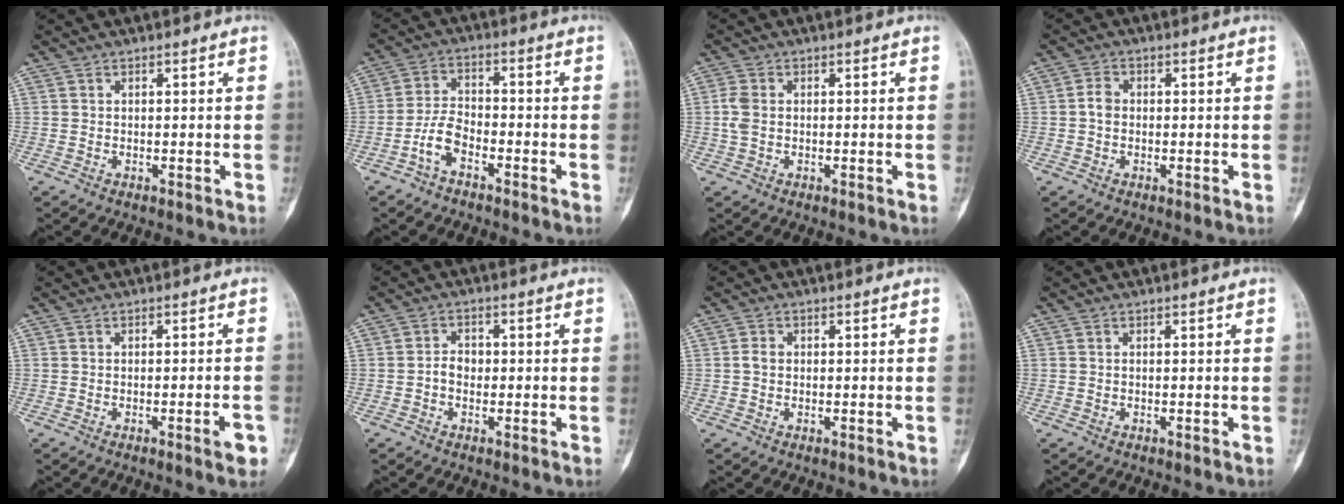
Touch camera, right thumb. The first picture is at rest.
{"total": 5.5, "force": [-3.2, 2.7, 3.6], "torque": [-0.070, 0.029, -0.068]}
{"total": 2.9, "force": [0.0, 2.0, 2.2], "torque": [-0.062, 0.004, -0.003]}
{"total": 2.4, "force": [-0.2, 1.8, 1.5], "torque": [-0.022, 0.007, -0.008]}
{"total": 3.2, "force": [-1.5, 0.6, 2.8], "torque": [-0.036, 0.004, -0.020]}
{"total": 2.9, "force": [-0.5, 2.2, 1.8], "torque": [-0.019, 0.011, -0.016]}
{"total": 1.6, "force": [0.0, 1.3, 1.0], "torque": [-0.016, 0.004, -0.002]}
{"total": 0.0}